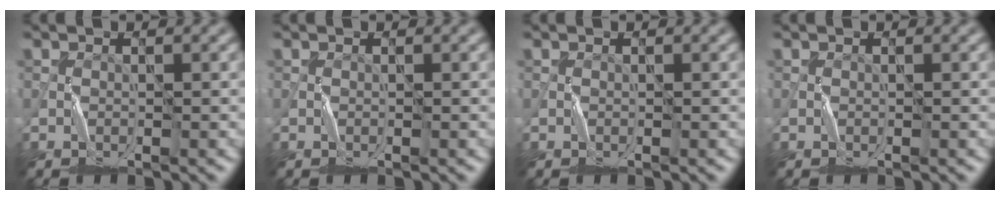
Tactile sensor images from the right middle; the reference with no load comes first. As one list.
[{"total": 0.0}, {"total": 0.0}, {"total": 0.0}]